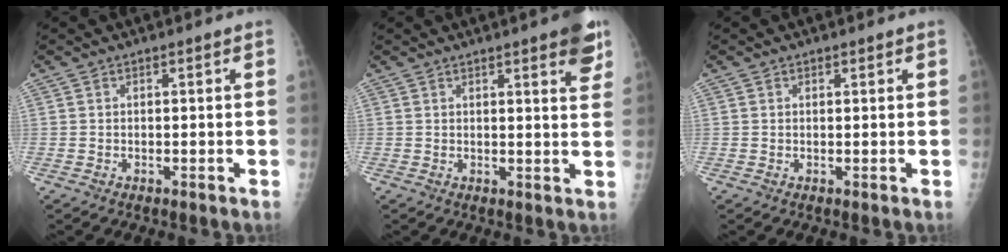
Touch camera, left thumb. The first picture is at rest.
{"total": 6.8, "force": [3.9, 1.4, 5.3], "torque": [-0.053, -0.014, 0.045]}
{"total": 0.6, "force": [0.5, 0.4, 0.1], "torque": [0.003, -0.003, 0.005]}